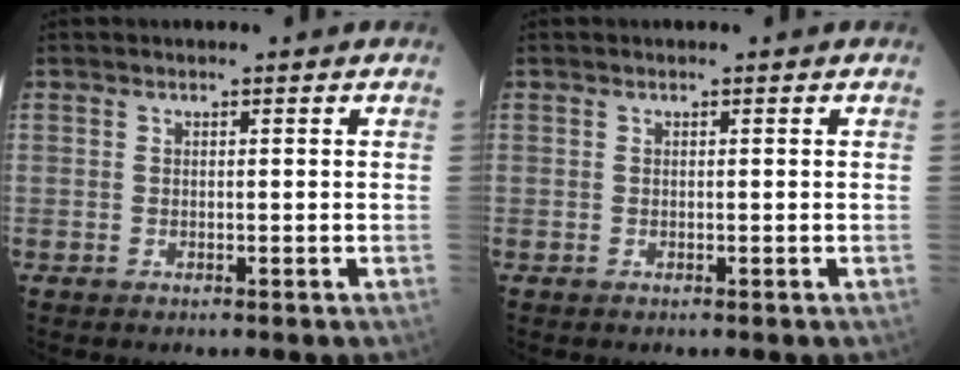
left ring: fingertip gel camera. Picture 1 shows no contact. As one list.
[{"total": 0.0}]